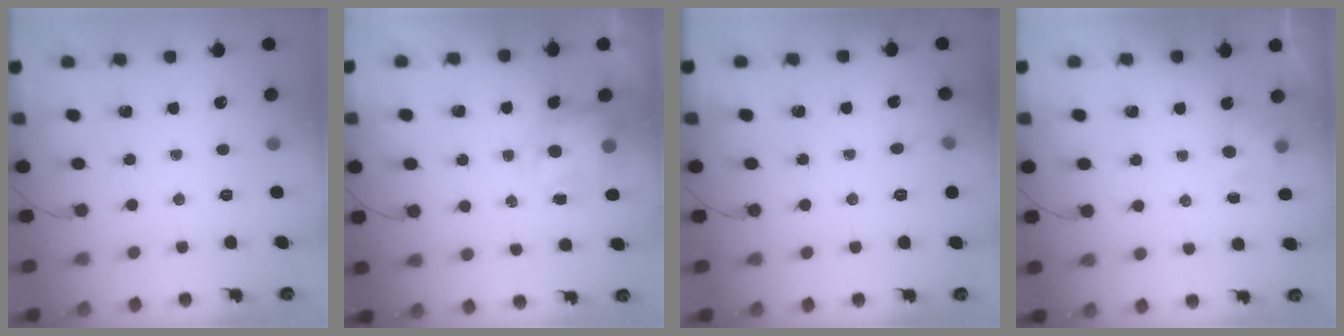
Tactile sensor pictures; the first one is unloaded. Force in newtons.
{"total": 9.4, "press": 9.1, "slide": 2.4}
{"total": 7.0, "press": 6.8, "slide": 1.5}
{"total": 2.2, "press": 2.0, "slide": 0.9}